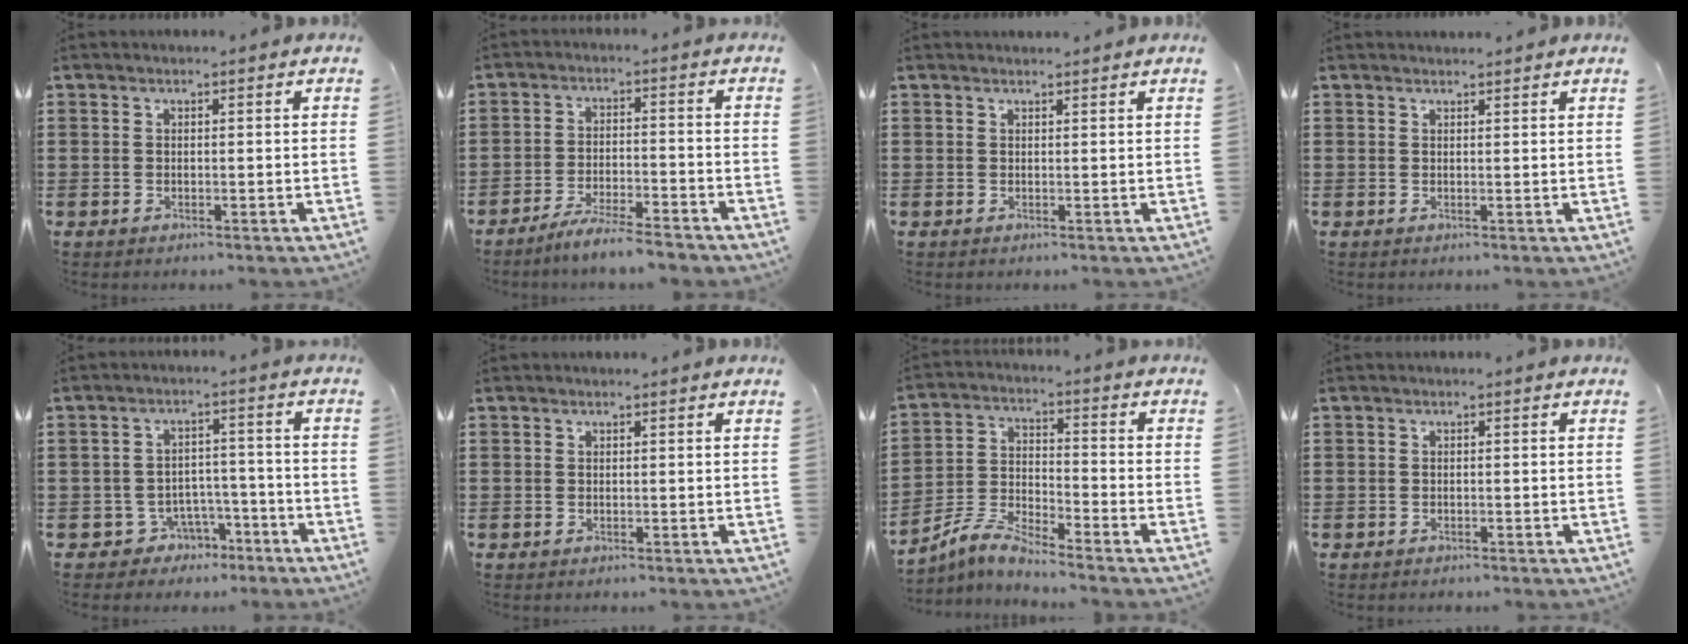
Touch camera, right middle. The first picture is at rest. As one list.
[{"total": 5.1, "force": [-4.6, 0.0, 2.0], "torque": [-0.046, -0.006, -0.091]}, {"total": 0.7, "force": [0.7, 0.0, 0.0], "torque": [0.006, -0.003, 0.011]}, {"total": 0.9, "force": [0.9, 0.1, 0.0], "torque": [0.005, -0.003, 0.015]}, {"total": 4.1, "force": [-3.3, 2.3, 0.7], "torque": [-0.023, 0.012, -0.067]}, {"total": 0.0}, {"total": 6.1, "force": [-5.6, 0.6, 2.3], "torque": [-0.068, -0.010, -0.116]}, {"total": 0.5, "force": [-0.4, 0.2, 0.0], "torque": [0.000, 0.003, -0.011]}]